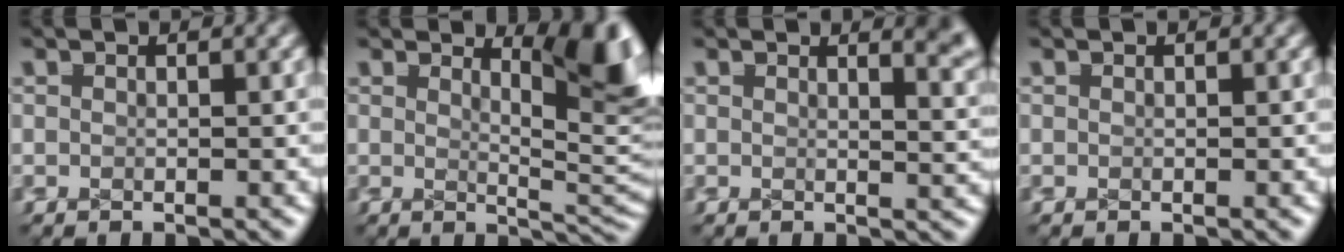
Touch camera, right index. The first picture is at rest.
{"total": 6.2, "force": [1.6, 1.3, 5.8], "torque": [-0.031, -0.001, 0.028]}
{"total": 3.6, "force": [2.4, 0.9, 2.5], "torque": [-0.019, 0.002, 0.032]}
{"total": 0.0}